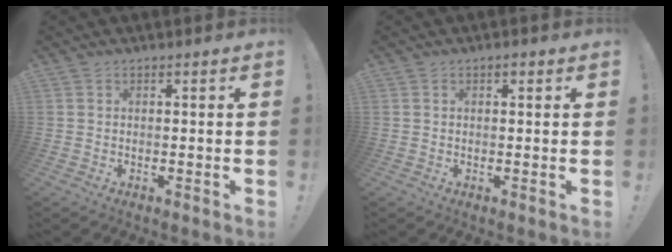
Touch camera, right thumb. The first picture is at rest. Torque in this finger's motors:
{"motor_torque": [-0.04, 0.75, 0.16, 0.26, 0.01]}